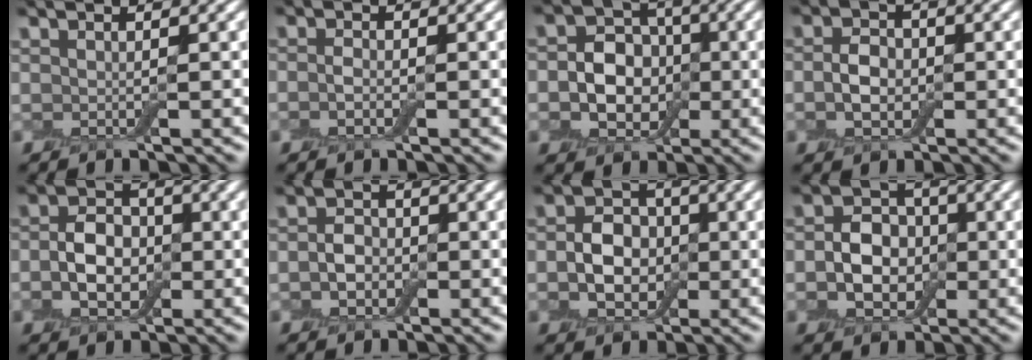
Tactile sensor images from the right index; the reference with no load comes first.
{"total": 0.7, "force": [-0.4, 0.5, 0.4], "torque": [-0.009, 0.003, -0.008]}
{"total": 5.5, "force": [-0.5, 4.5, 3.0], "torque": [-0.030, 0.004, -0.026]}
{"total": 2.4, "force": [-0.3, 1.9, 1.3], "torque": [-0.025, 0.005, -0.012]}
{"total": 3.9, "force": [-0.6, 3.1, 2.3], "torque": [-0.039, 0.005, -0.015]}
{"total": 1.9, "force": [-0.5, 1.6, 0.9], "torque": [-0.014, 0.005, -0.017]}
{"total": 4.2, "force": [-0.5, 3.4, 2.4], "torque": [-0.037, 0.005, -0.012]}
{"total": 4.6, "force": [-0.6, 3.7, 2.6], "torque": [-0.035, 0.004, -0.015]}